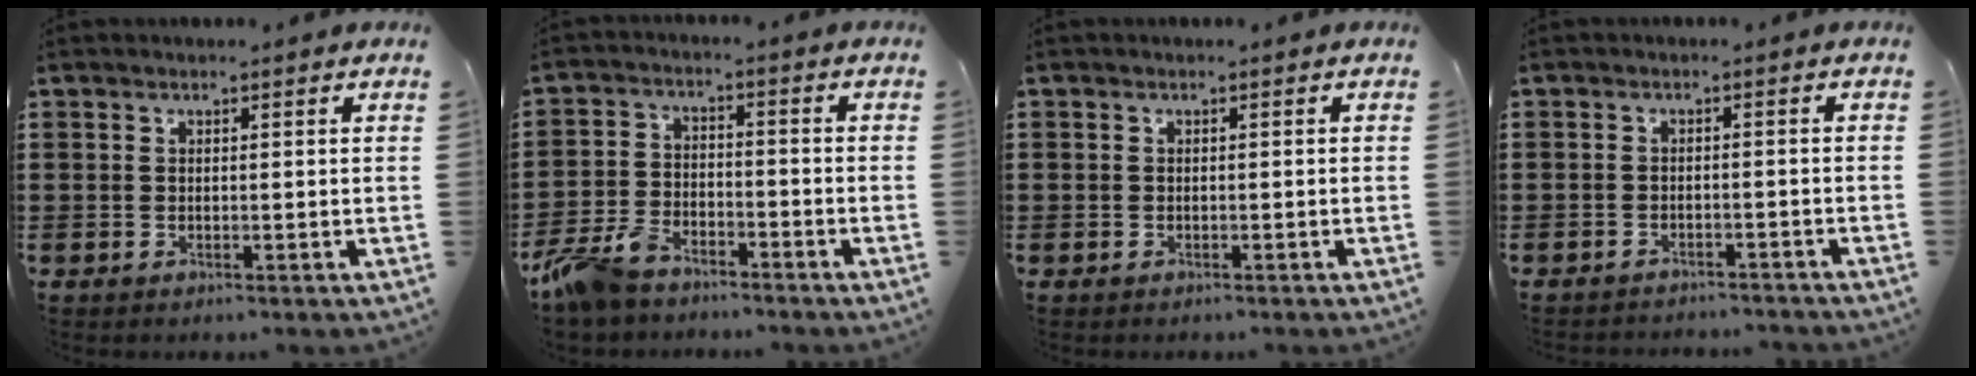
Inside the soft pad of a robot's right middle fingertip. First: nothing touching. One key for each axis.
{"total": 6.9, "fx": -6.0, "fy": 2.5, "fz": 2.4, "tx": -0.075, "ty": 0.003, "tz": -0.123}
{"total": 0.6, "fx": -0.3, "fy": 0.5, "fz": 0.1, "tx": -0.002, "ty": 0.002, "tz": -0.007}
{"total": 2.2, "fx": -2.1, "fy": 0.2, "fz": -0.3, "tx": -0.003, "ty": 0.000, "tz": -0.048}